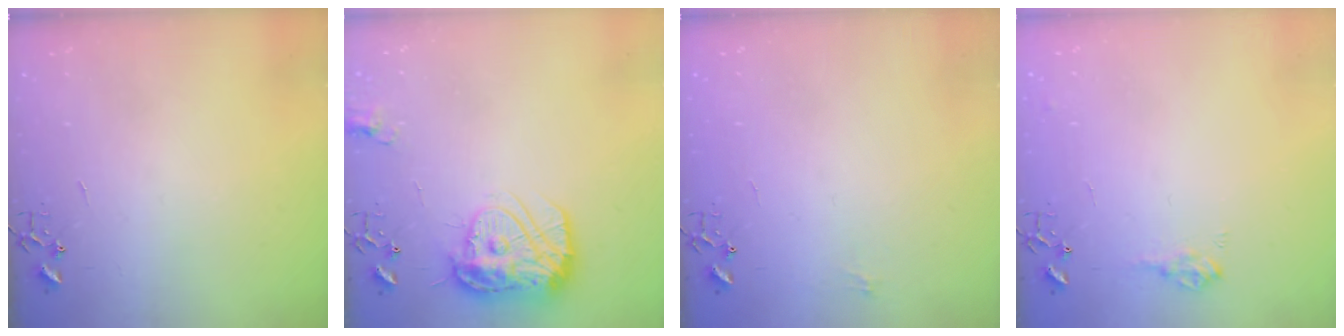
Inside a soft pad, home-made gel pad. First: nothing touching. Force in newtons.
{"total": 15.0, "press": 14.9, "slide": 1.1}
{"total": 5.0, "press": 5.0, "slide": 0.7}
{"total": 8.8, "press": 8.7, "slide": 1.0}